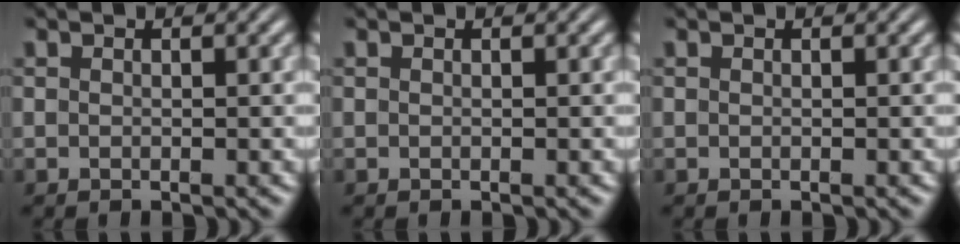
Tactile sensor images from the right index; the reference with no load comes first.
{"total": 0.0}
{"total": 0.0}